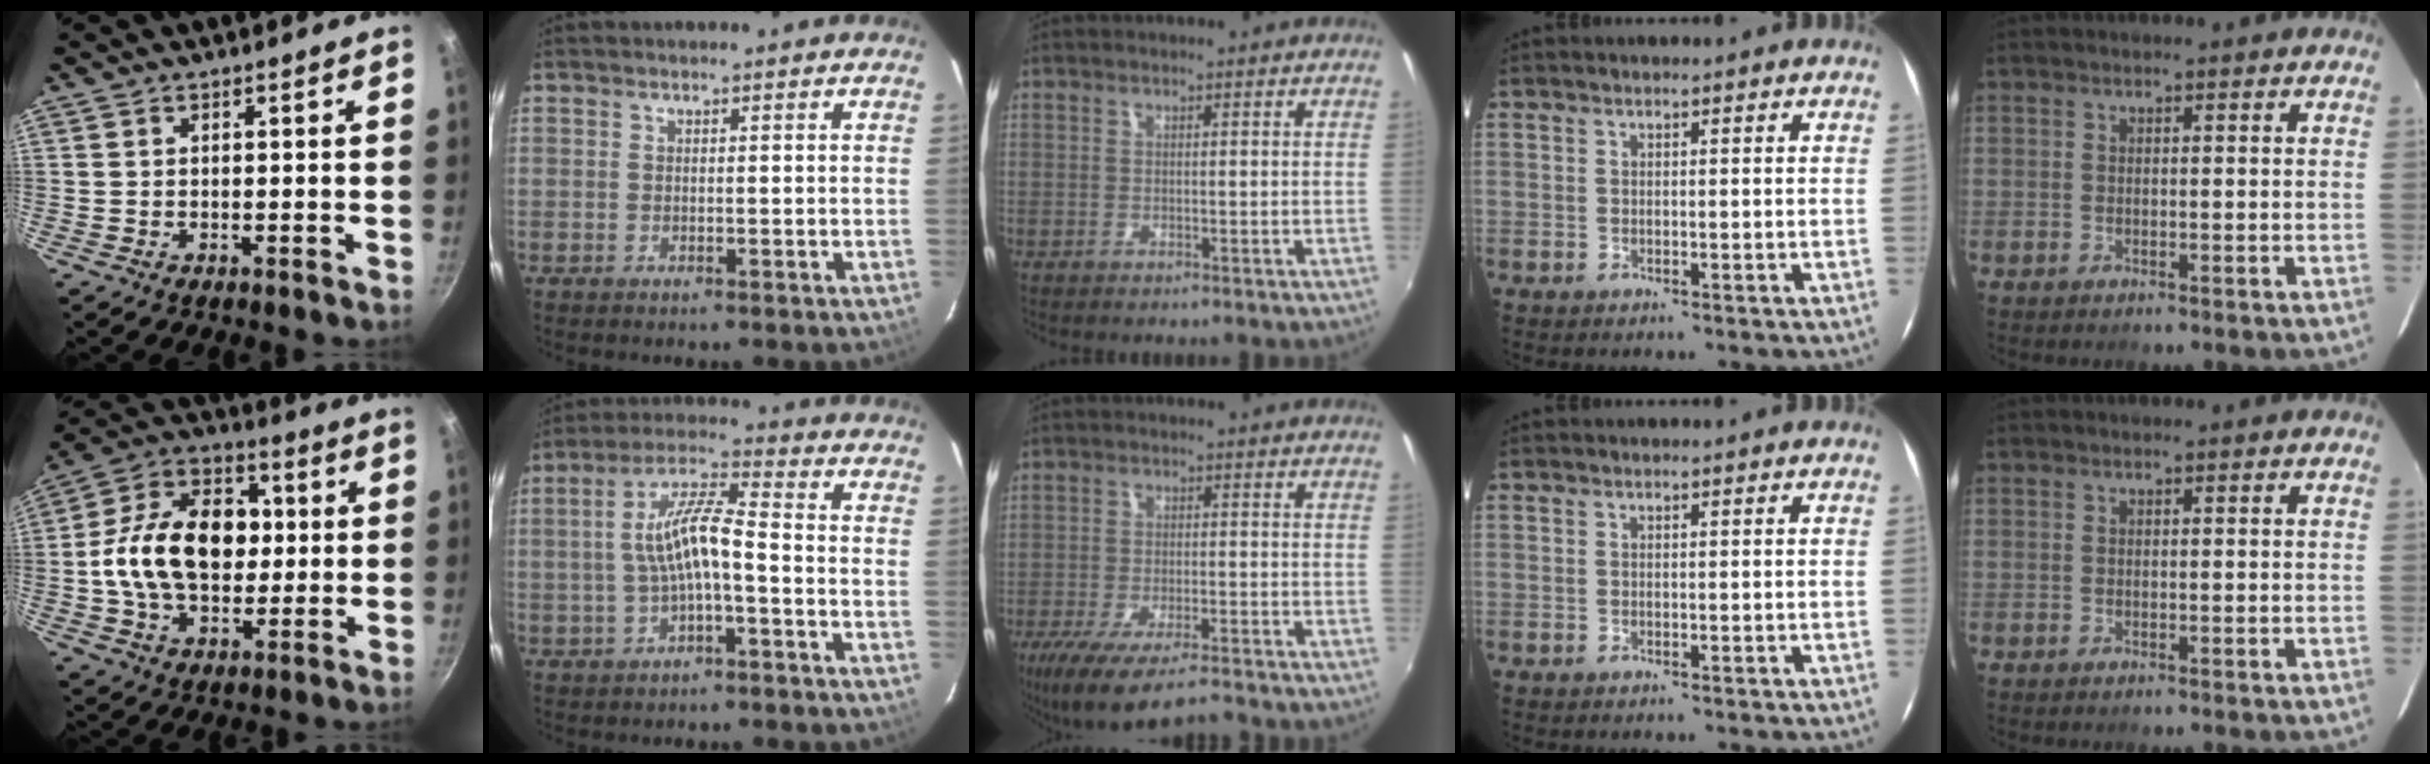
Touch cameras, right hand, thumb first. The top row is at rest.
{"thumb": {"total": 20.1, "force": [0.5, 13.8, 14.6], "torque": [-0.209, 0.031, -0.004]}, "index": {"total": 8.7, "force": [-1.9, 1.7, 8.3], "torque": [-0.170, 0.018, -0.032]}, "middle": {"total": 11.4, "force": [-8.9, 2.4, 6.7], "torque": [-0.145, -0.040, -0.154]}}